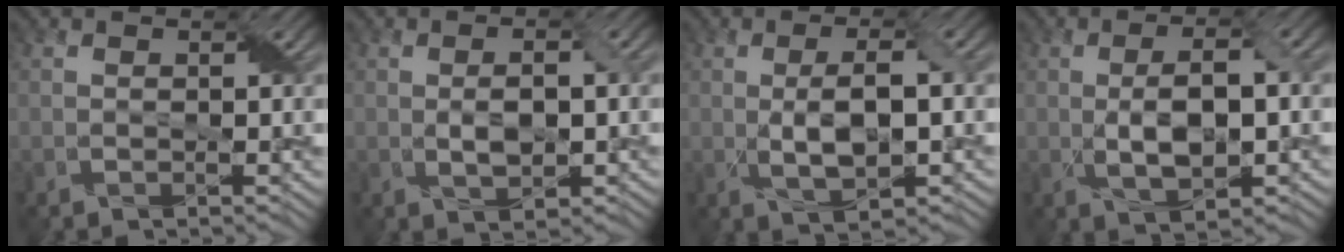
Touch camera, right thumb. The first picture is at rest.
{"total": 3.5, "force": [-0.1, 1.7, 3.1], "torque": [-0.056, -0.001, 0.001]}
{"total": 5.6, "force": [-0.4, 2.1, 5.2], "torque": [-0.099, 0.002, -0.004]}
{"total": 6.4, "force": [-0.6, 2.7, 5.8], "torque": [-0.105, 0.003, -0.009]}